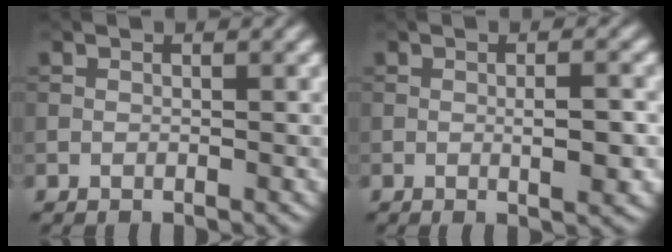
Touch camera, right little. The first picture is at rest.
{"total": 2.8, "force": [-0.2, 0.5, 2.7], "torque": [-0.045, -0.002, -0.001]}